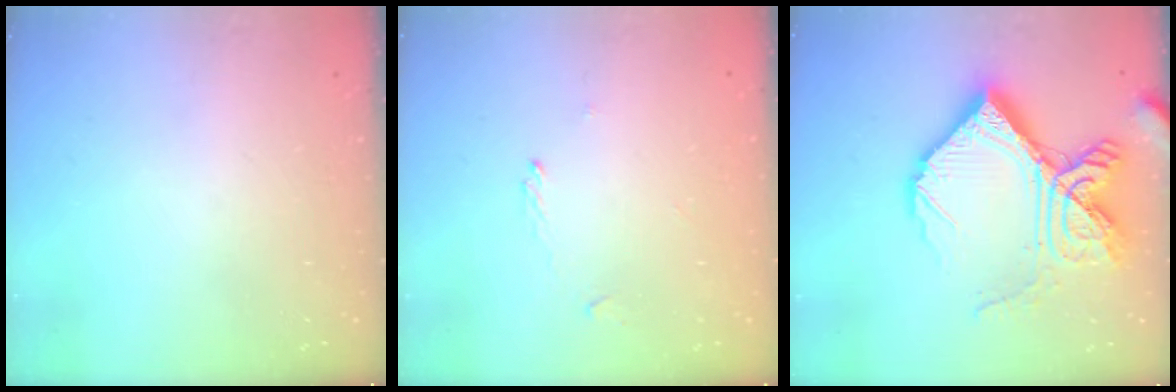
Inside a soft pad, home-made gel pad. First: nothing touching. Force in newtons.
{"total": 1.4, "press": 1.3, "slide": 0.2}
{"total": 23.8, "press": 23.6, "slide": 2.8}